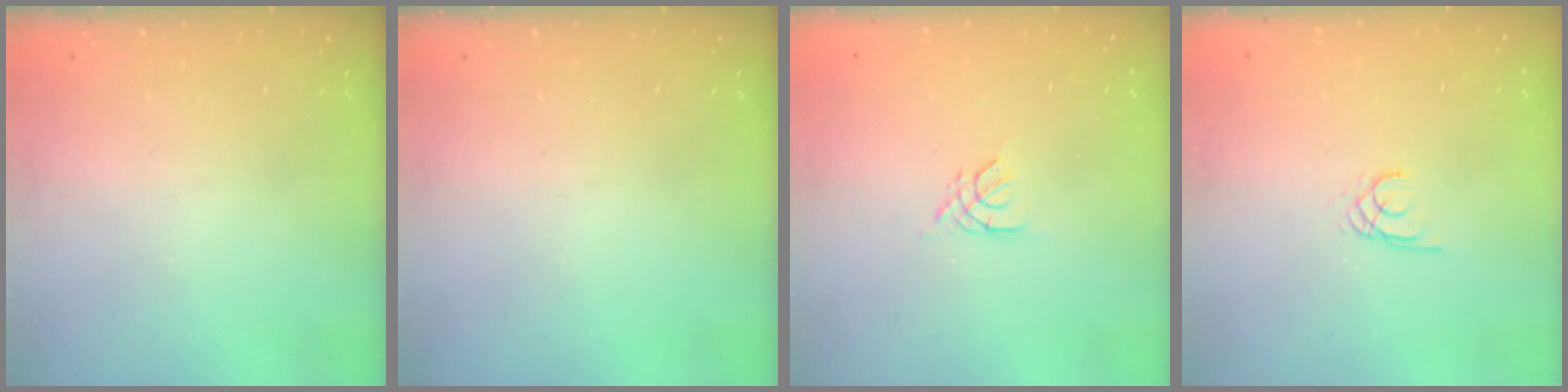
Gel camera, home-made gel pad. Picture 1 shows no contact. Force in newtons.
{"total": 0.0}
{"total": 2.7, "press": 2.7, "slide": 0.5}
{"total": 1.5, "press": 1.5, "slide": 0.1}